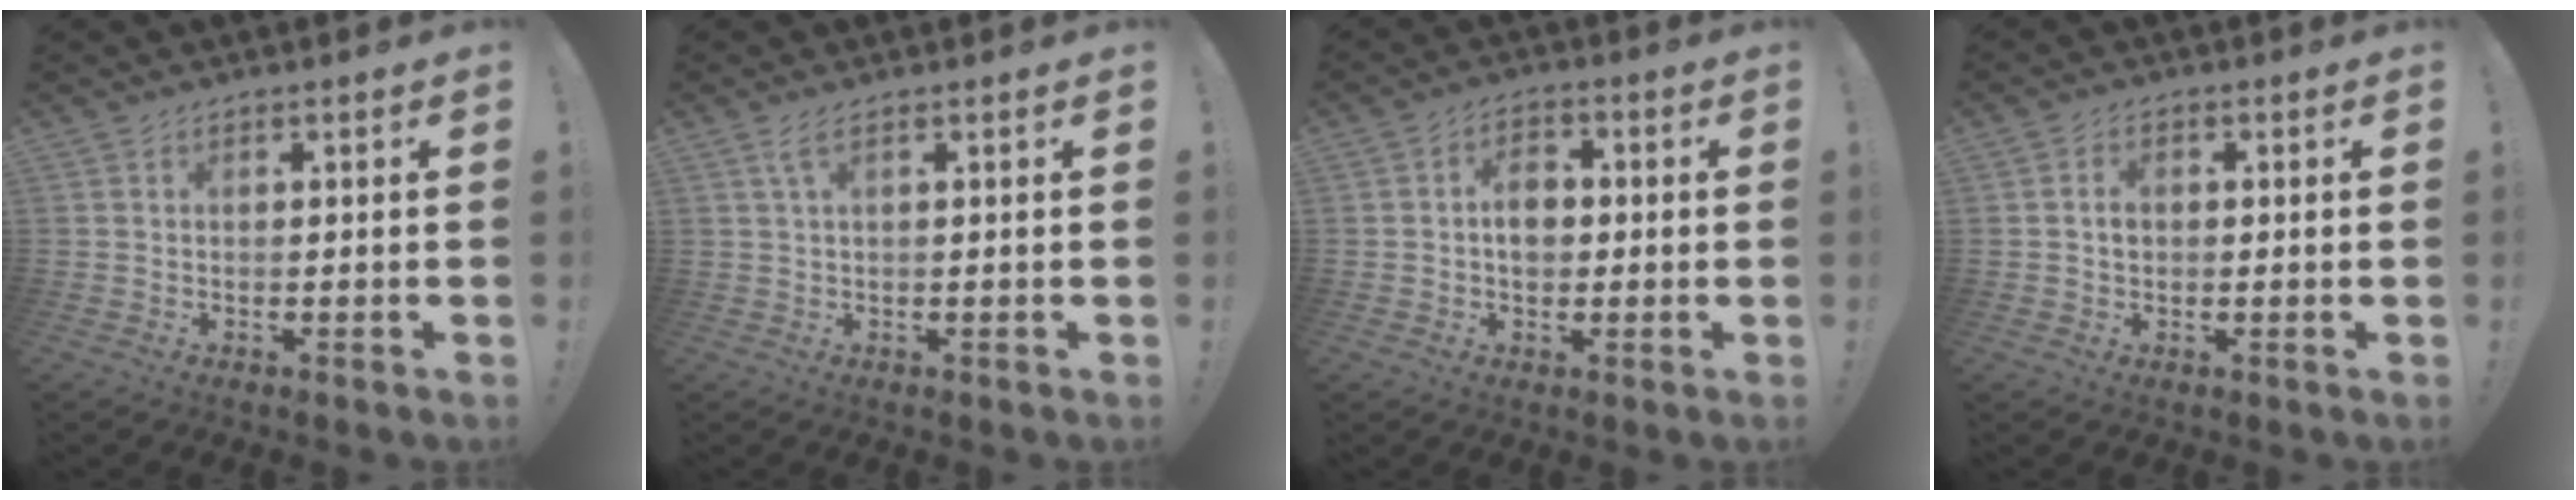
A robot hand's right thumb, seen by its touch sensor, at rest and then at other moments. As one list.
[{"total": 2.4, "force": [1.0, 0.4, 2.2], "torque": [-0.039, -0.001, 0.017]}, {"total": 6.8, "force": [0.1, 5.1, 4.5], "torque": [-0.070, 0.003, -0.002]}, {"total": 2.6, "force": [0.1, 2.1, 1.6], "torque": [-0.023, 0.004, -0.001]}]